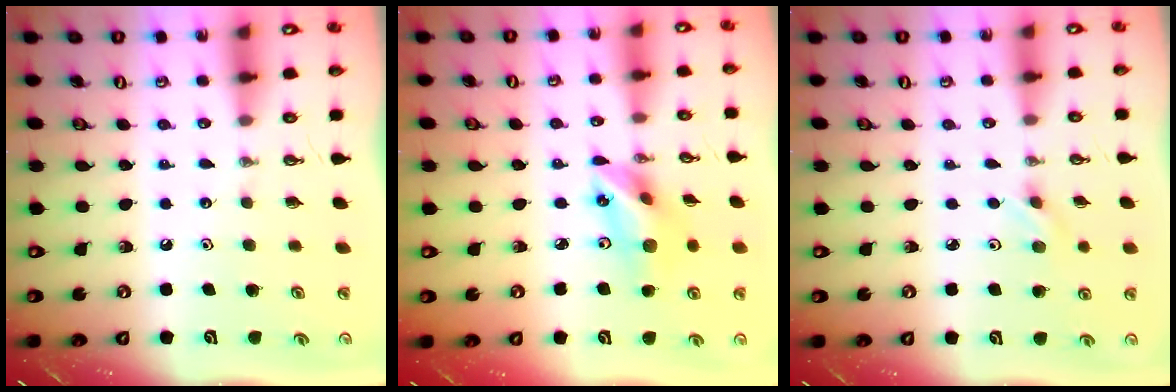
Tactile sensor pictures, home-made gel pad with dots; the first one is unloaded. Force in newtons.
{"total": 12.5, "press": 12.2, "slide": 2.9}
{"total": 2.9, "press": 2.6, "slide": 1.4}